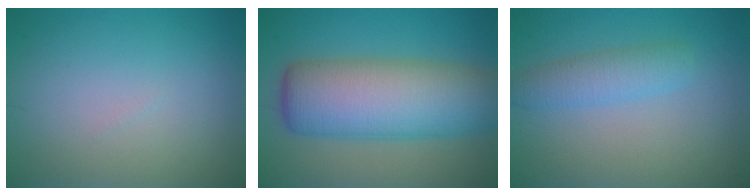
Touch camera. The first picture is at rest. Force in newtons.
{"total": 10.8, "press": 10.8, "slide": 0.4}
{"total": 2.8, "press": 2.8, "slide": 0.1}